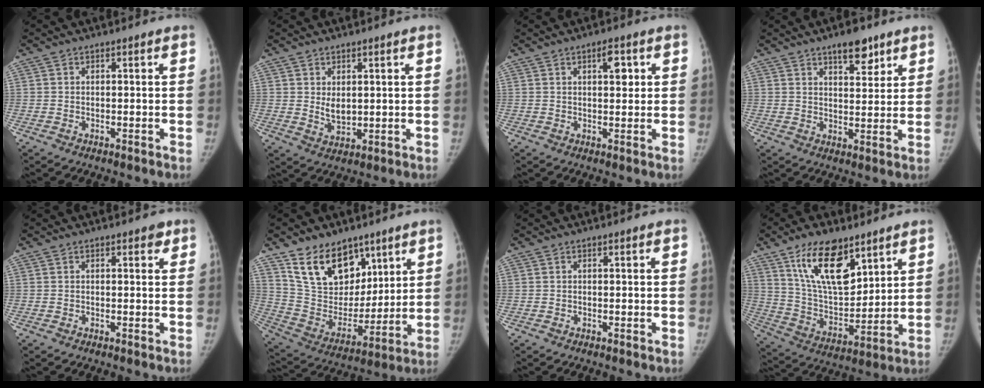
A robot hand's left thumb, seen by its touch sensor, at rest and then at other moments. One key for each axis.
{"total": 3.9, "fx": 1.0, "fy": 2.7, "fz": 2.6, "tx": -0.032, "ty": -0.015, "tz": 0.027}
{"total": 3.8, "fx": 1.5, "fy": 1.8, "fz": 3.0, "tx": -0.033, "ty": -0.005, "tz": 0.020}
{"total": 6.8, "fx": 4.7, "fy": 2.9, "fz": 4.1, "tx": -0.036, "ty": -0.029, "tz": 0.069}
{"total": 1.2, "fx": 0.7, "fy": 0.7, "fz": 0.6, "tx": 0.002, "ty": -0.002, "tz": 0.004}
{"total": 17.5, "fx": 11.2, "fy": 10.9, "fz": 8.0, "tx": -0.090, "ty": -0.064, "tz": 0.216}
{"total": 0.0}
{"total": 16.9, "fx": 10.0, "fy": 7.8, "fz": 11.2, "tx": -0.154, "ty": -0.057, "tz": 0.191}